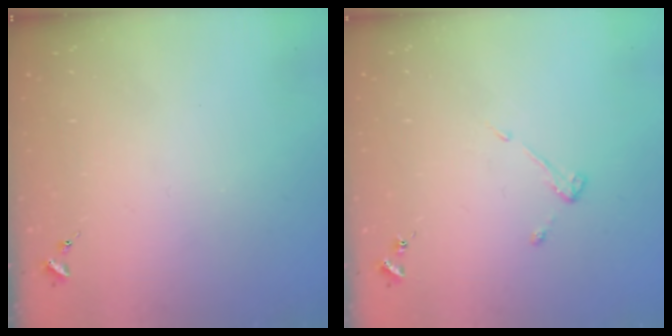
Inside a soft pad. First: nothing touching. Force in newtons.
{"total": 3.0, "press": 3.0, "slide": 0.6}